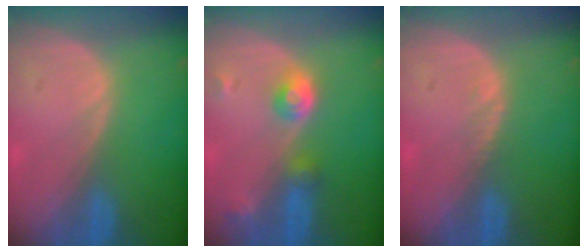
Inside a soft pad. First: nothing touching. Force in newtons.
{"total": 4.5, "press": 4.1, "slide": 1.8}
{"total": 0.8, "press": 0.7, "slide": 0.5}